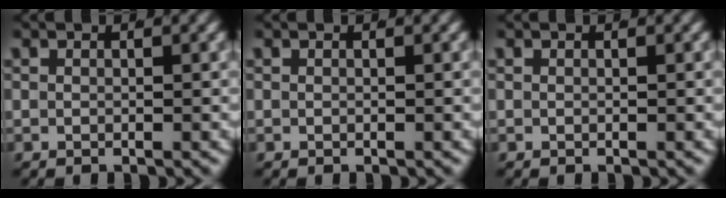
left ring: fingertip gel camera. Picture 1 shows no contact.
{"total": 0.0}
{"total": 0.0}